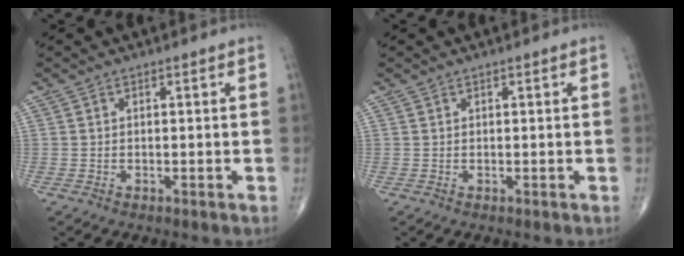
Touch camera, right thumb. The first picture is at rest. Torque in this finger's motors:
{"motor_torque": [0.11, 0.40, -0.06, 0.03, 0.01]}